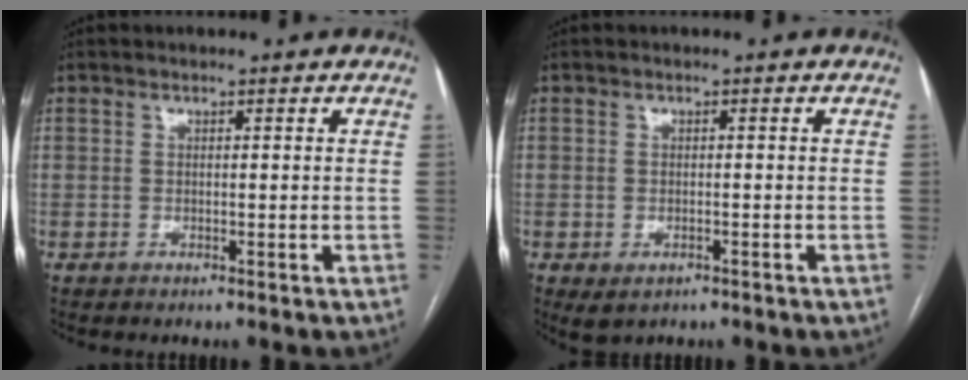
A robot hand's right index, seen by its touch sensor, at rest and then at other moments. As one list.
[{"total": 2.7, "force": [-1.4, 1.5, 1.8], "torque": [-0.032, -0.005, -0.009]}]